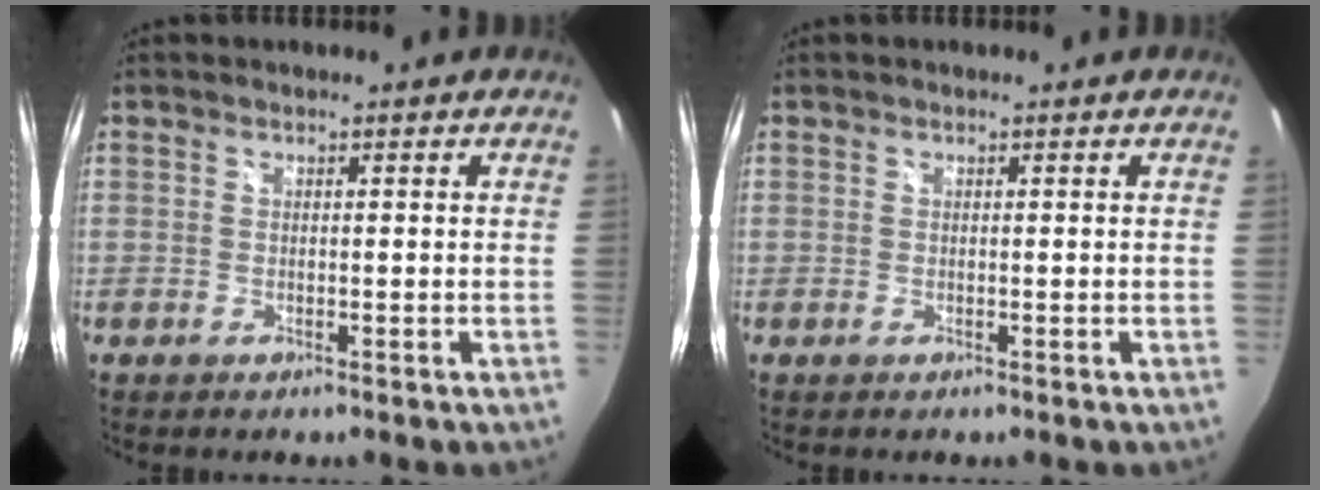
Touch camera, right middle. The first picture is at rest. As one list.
[{"total": 0.0}]